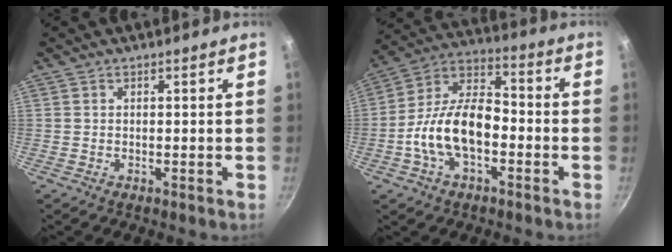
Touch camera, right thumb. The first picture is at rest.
{"total": 15.3, "force": [-3.9, 8.6, 12.1], "torque": [-0.193, 0.049, -0.086]}